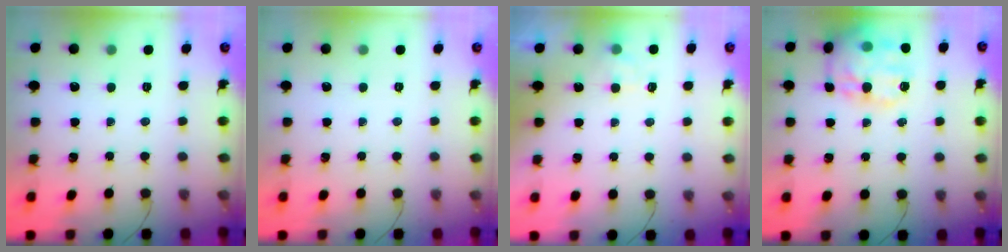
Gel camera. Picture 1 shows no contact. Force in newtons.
{"total": 0.0}
{"total": 2.7, "press": 2.3, "slide": 1.4}
{"total": 18.8, "press": 18.7, "slide": 1.5}